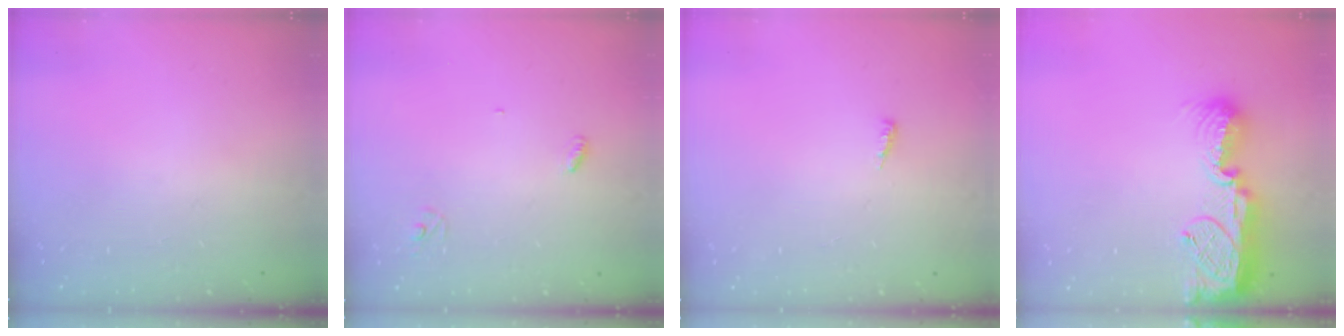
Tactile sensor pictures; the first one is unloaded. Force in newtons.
{"total": 3.2, "press": 3.2, "slide": 0.3}
{"total": 4.6, "press": 4.5, "slide": 0.9}
{"total": 13.6, "press": 13.4, "slide": 2.3}